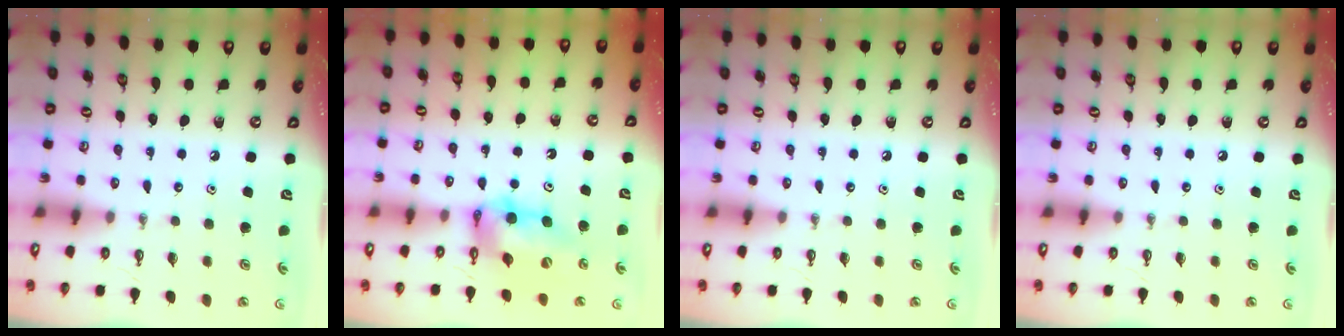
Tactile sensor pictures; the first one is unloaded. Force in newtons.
{"total": 10.9, "press": 10.8, "slide": 1.0}
{"total": 0.0}
{"total": 0.0}